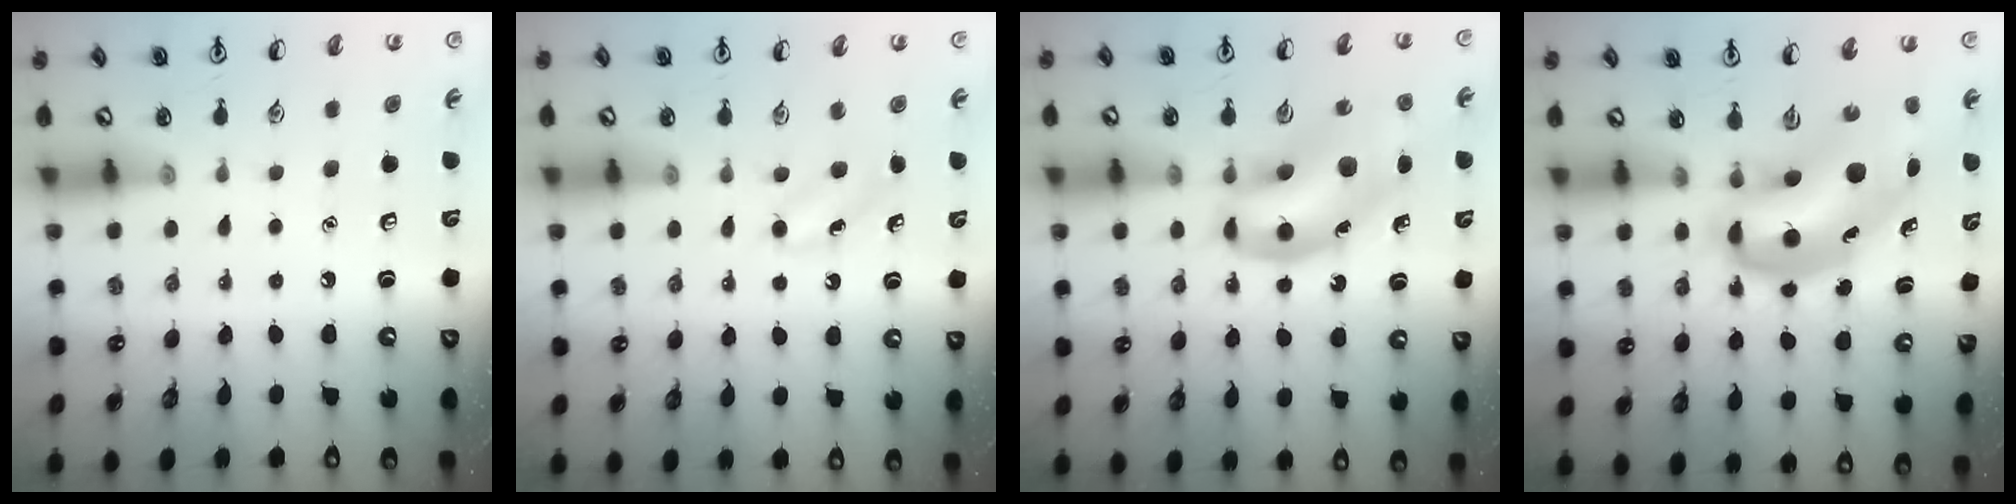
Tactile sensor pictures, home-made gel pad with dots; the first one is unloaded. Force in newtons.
{"total": 3.9, "press": 3.6, "slide": 1.5}
{"total": 14.5, "press": 14.0, "slide": 3.6}
{"total": 10.1, "press": 9.8, "slide": 2.8}